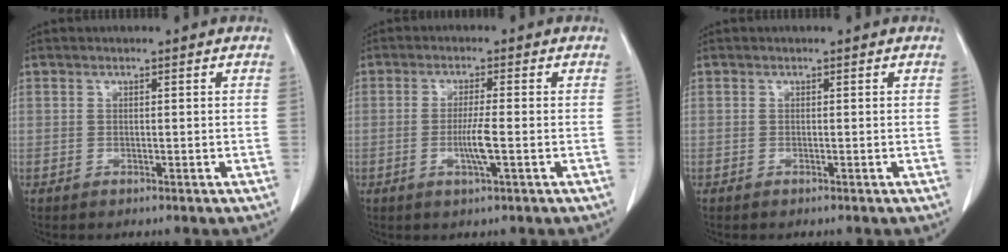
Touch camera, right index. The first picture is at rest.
{"total": 3.9, "force": [-1.1, -0.3, 3.8], "torque": [-0.072, -0.006, -0.021]}
{"total": 0.0}